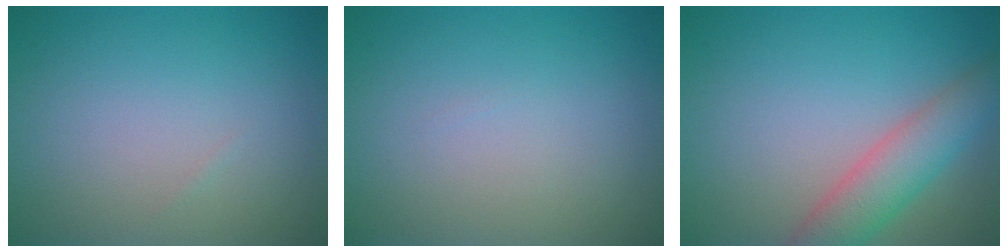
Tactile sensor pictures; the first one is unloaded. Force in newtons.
{"total": 0.0}
{"total": 4.6, "press": 4.6, "slide": 0.3}